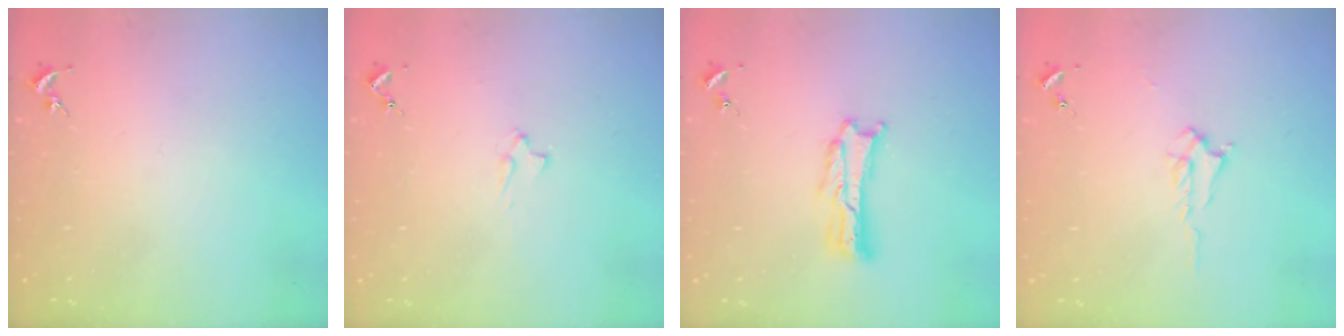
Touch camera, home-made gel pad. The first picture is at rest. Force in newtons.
{"total": 2.1, "press": 2.1, "slide": 0.3}
{"total": 2.8, "press": 2.7, "slide": 0.4}
{"total": 1.7, "press": 1.7, "slide": 0.3}